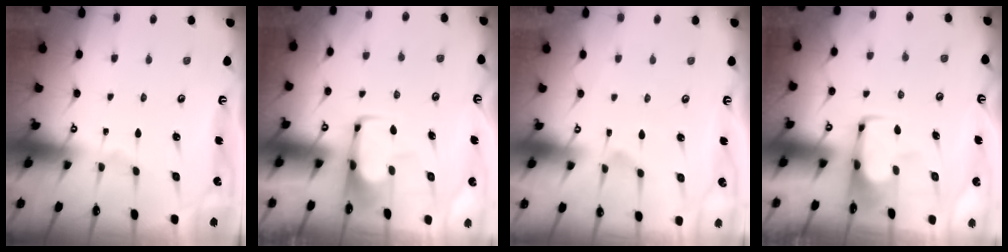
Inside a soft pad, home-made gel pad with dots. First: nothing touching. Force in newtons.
{"total": 2.1, "press": 2.1, "slide": 0.4}
{"total": 2.2, "press": 1.9, "slide": 1.1}
{"total": 1.6, "press": 1.5, "slide": 0.4}